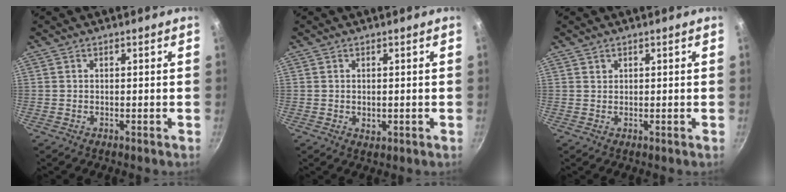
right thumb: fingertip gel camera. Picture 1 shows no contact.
{"total": 1.8, "force": [-0.1, 1.2, 1.3], "torque": [-0.019, -0.003, 0.001]}
{"total": 0.7, "force": [0.4, 0.5, 0.1], "torque": [0.003, 0.001, 0.008]}